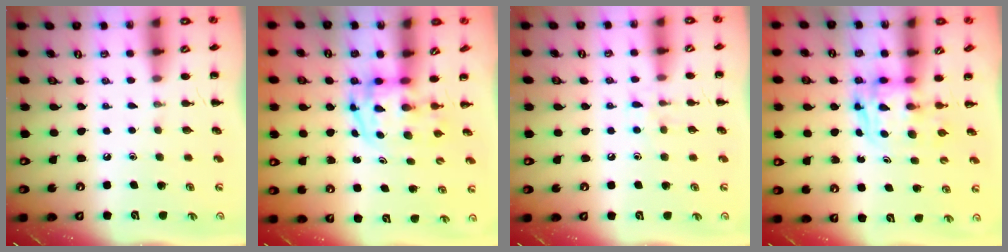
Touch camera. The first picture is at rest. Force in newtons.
{"total": 3.8, "press": 3.8, "slide": 0.6}
{"total": 5.6, "press": 5.4, "slide": 1.5}
{"total": 2.7, "press": 2.7, "slide": 0.2}